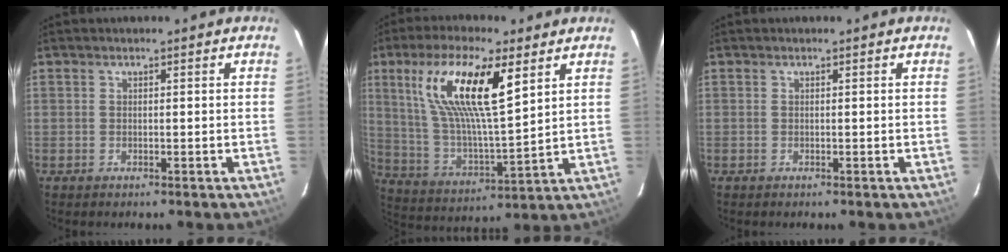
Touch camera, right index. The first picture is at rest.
{"total": 18.3, "force": [8.2, 4.7, 15.6], "torque": [-0.295, 0.007, 0.162]}
{"total": 0.0}